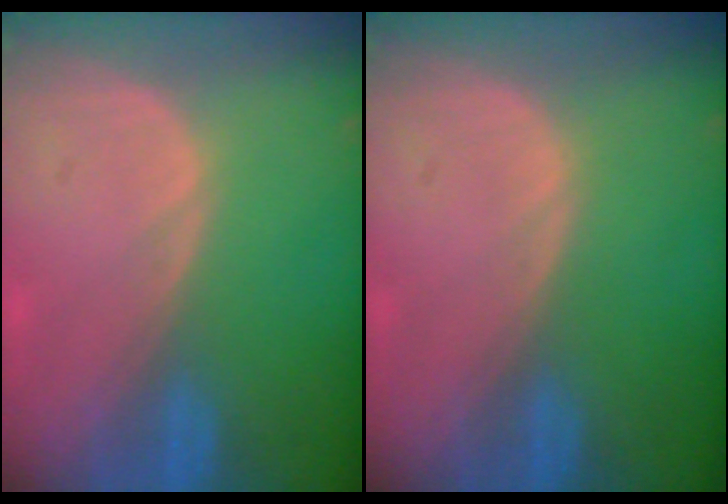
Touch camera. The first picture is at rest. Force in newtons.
{"total": 0.0}